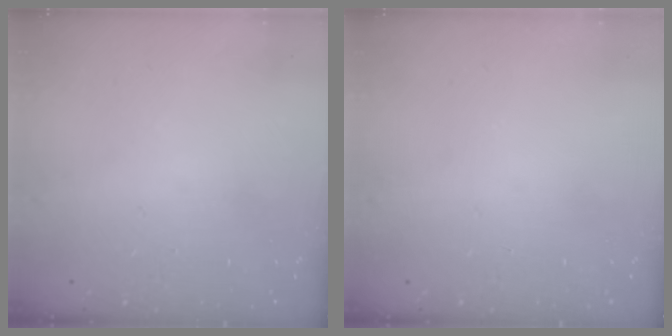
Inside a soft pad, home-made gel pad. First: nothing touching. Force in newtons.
{"total": 0.0}